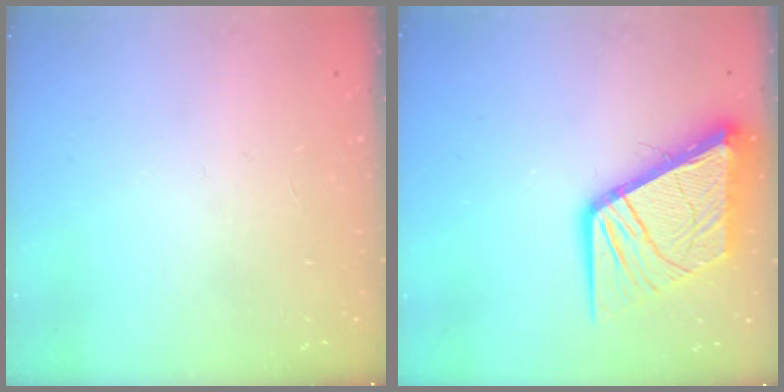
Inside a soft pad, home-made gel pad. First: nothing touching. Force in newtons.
{"total": 16.0, "press": 15.9, "slide": 2.0}